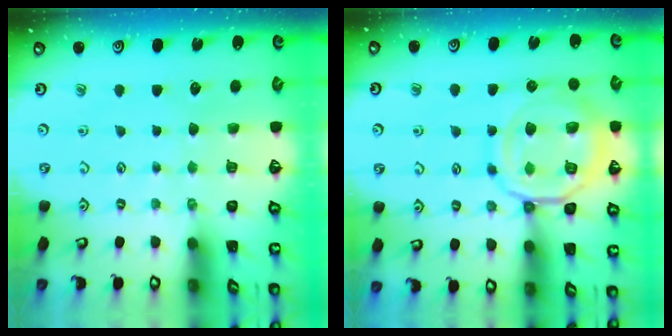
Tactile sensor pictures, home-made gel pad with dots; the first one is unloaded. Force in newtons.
{"total": 16.7, "press": 16.6, "slide": 1.7}